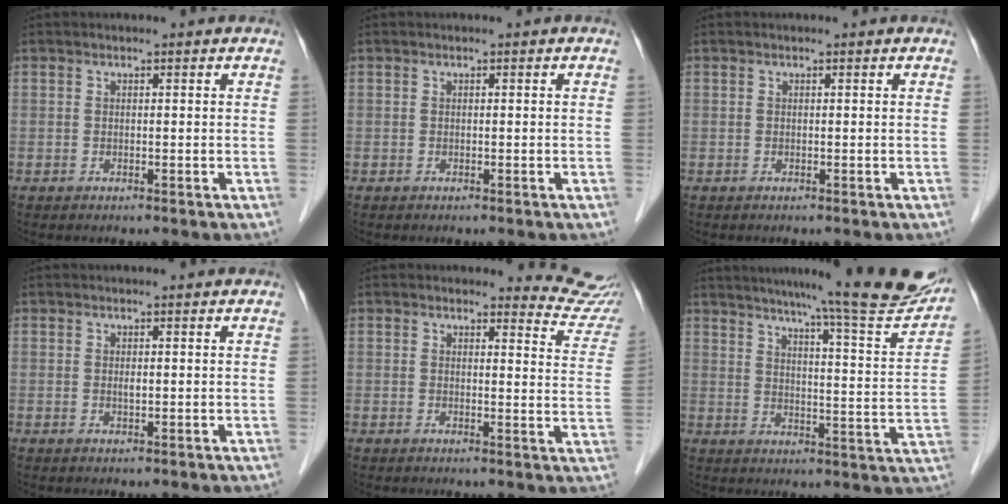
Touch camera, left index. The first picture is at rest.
{"total": 0.0}
{"total": 0.0}
{"total": 0.9, "force": [0.2, 0.3, 0.8], "torque": [-0.019, -0.001, 0.003]}
{"total": 7.2, "force": [7.1, 1.0, -0.5], "torque": [0.021, -0.065, 0.049]}
{"total": 21.1, "force": [18.8, 0.1, 9.6], "torque": [-0.132, -0.062, 0.231]}